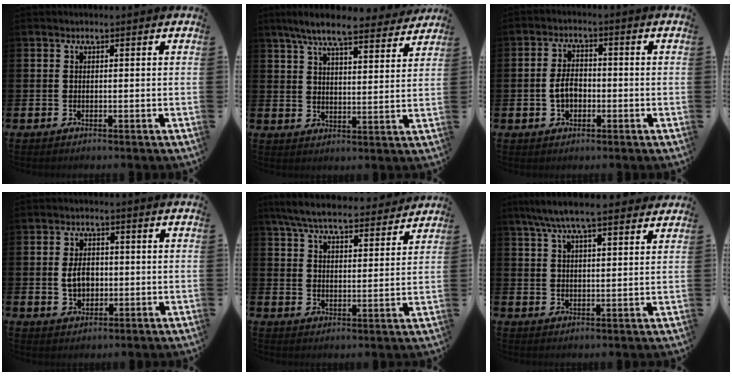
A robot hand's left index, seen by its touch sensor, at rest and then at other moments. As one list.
[{"total": 8.2, "force": [7.4, 1.3, 3.2], "torque": [-0.072, -0.039, 0.129]}, {"total": 3.6, "force": [-0.8, 2.4, 2.5], "torque": [-0.033, -0.001, -0.020]}, {"total": 4.0, "force": [-0.1, 2.8, 2.8], "torque": [-0.034, 0.001, -0.010]}, {"total": 7.1, "force": [6.7, 1.2, 2.2], "torque": [-0.063, -0.037, 0.117]}, {"total": 7.5, "force": [6.7, 1.2, 3.2], "torque": [-0.076, -0.018, 0.122]}]